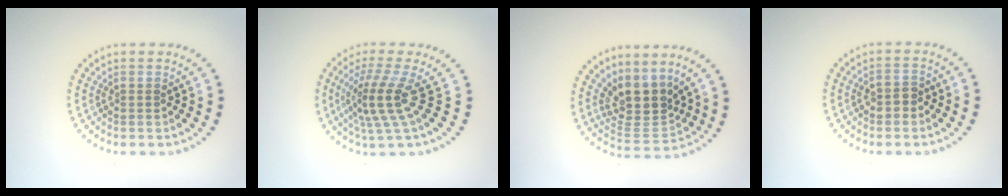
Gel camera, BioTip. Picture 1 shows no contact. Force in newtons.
{"total": 4.1, "press": 2.8, "slide": 3.0}
{"total": 4.1, "press": 3.2, "slide": 2.5}
{"total": 1.7, "press": 1.7, "slide": 0.3}